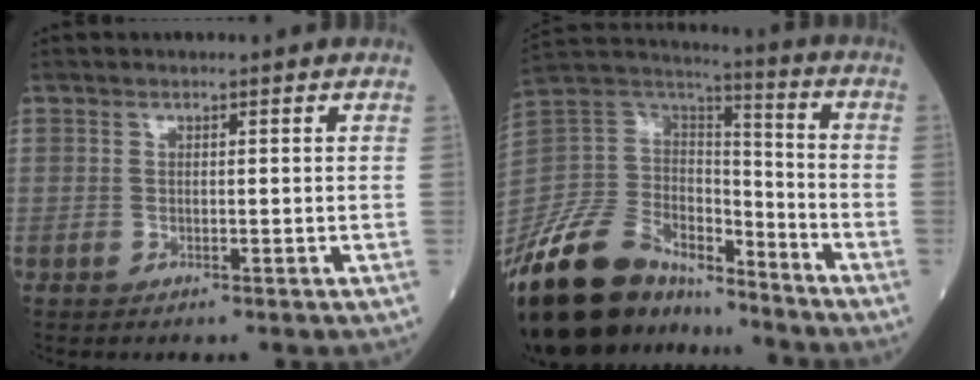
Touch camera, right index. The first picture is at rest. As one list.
[{"total": 20.4, "force": [-16.6, 8.7, 8.1], "torque": [-0.182, 0.039, -0.301]}]